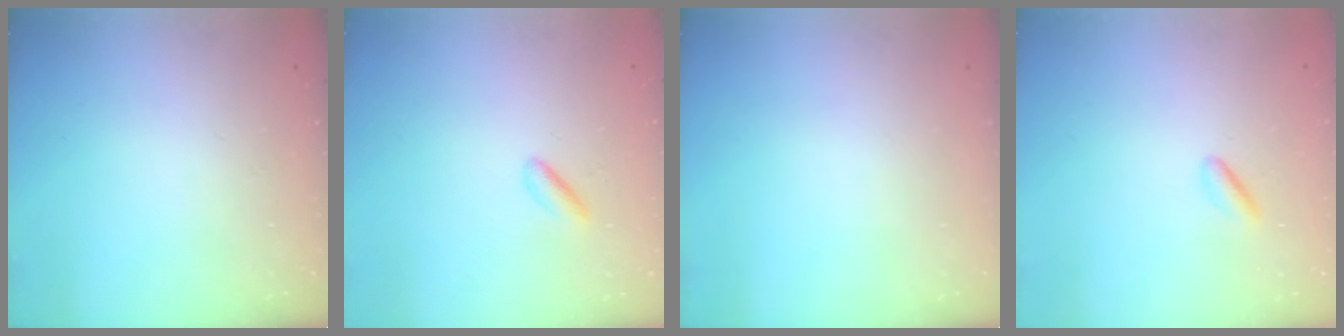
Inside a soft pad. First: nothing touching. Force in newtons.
{"total": 1.9, "press": 1.8, "slide": 0.7}
{"total": 0.0}
{"total": 2.6, "press": 2.5, "slide": 0.9}